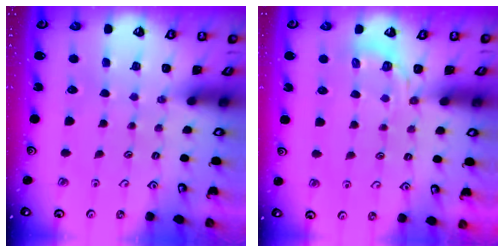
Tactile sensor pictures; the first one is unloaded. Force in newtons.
{"total": 3.4, "press": 2.9, "slide": 1.8}